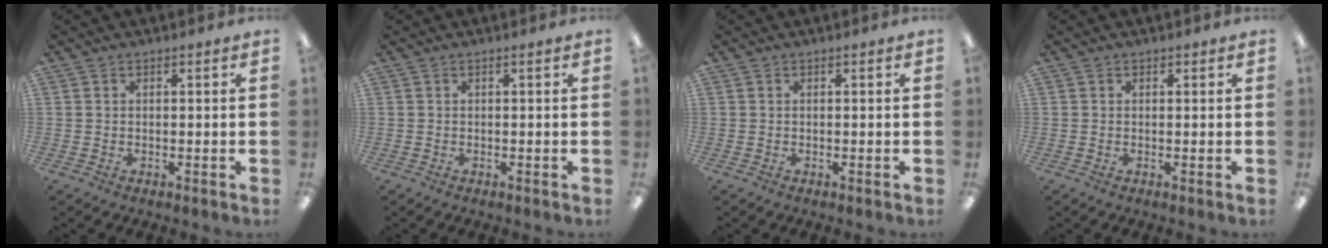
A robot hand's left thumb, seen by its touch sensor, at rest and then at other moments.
{"total": 0.0}
{"total": 0.0}
{"total": 0.5, "force": [0.3, 0.4, -0.1], "torque": [0.002, 0.003, 0.005]}